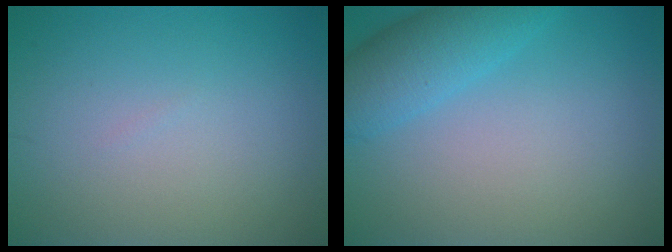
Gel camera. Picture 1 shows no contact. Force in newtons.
{"total": 4.4, "press": 4.4, "slide": 0.2}